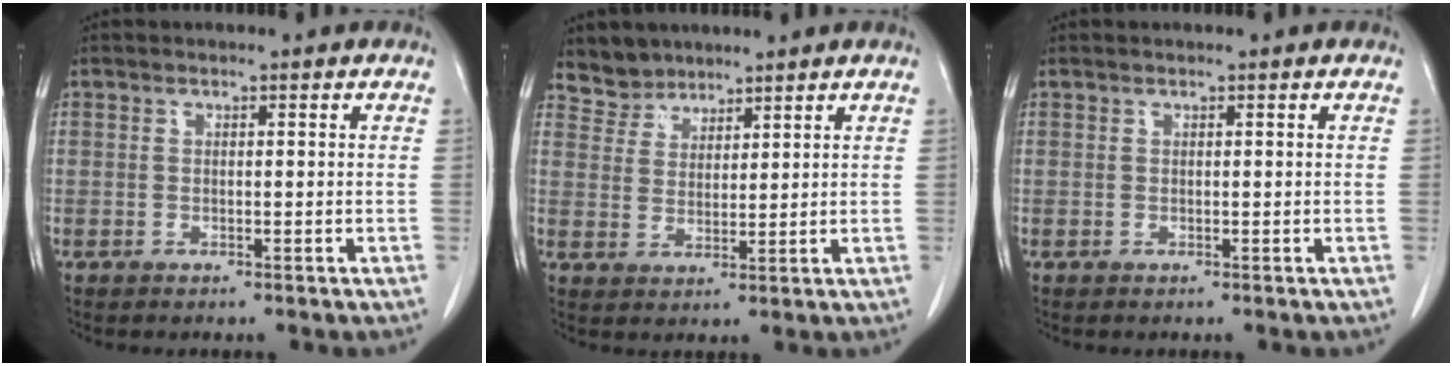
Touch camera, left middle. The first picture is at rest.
{"total": 4.2, "force": [3.7, 1.8, -0.5], "torque": [0.014, 0.006, 0.071]}
{"total": 0.0}